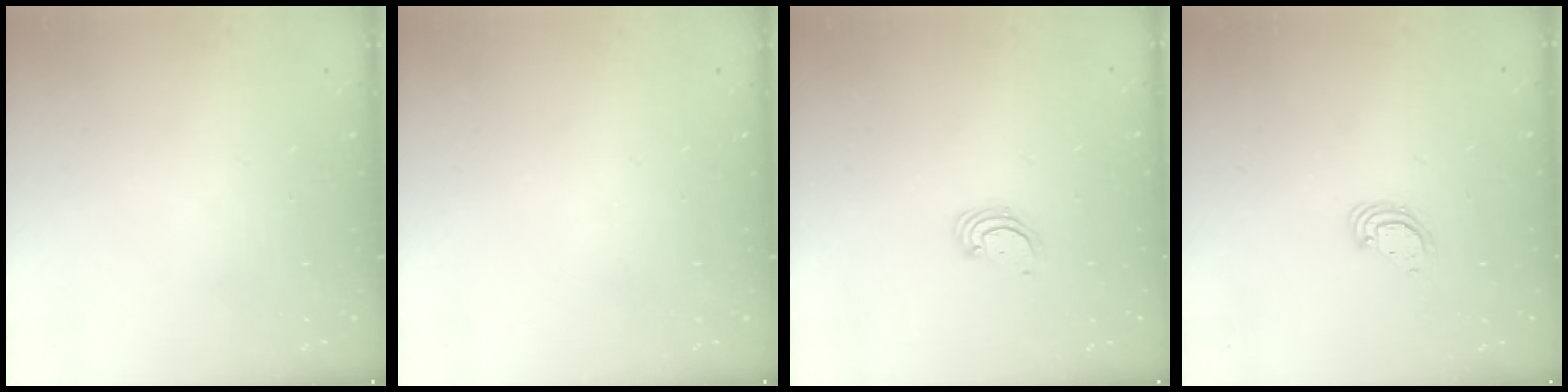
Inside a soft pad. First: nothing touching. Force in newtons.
{"total": 0.0}
{"total": 2.4, "press": 2.4, "slide": 0.2}
{"total": 3.9, "press": 3.9, "slide": 0.1}